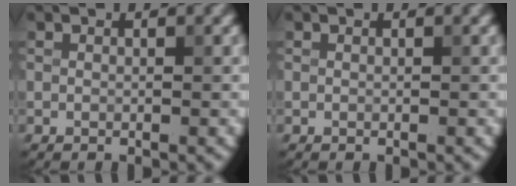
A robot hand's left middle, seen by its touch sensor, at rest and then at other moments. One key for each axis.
{"total": 0.0}